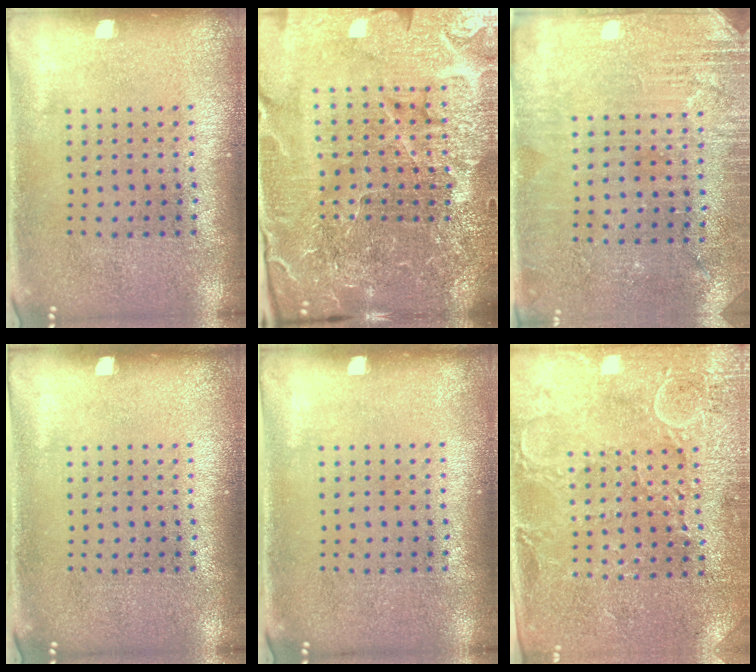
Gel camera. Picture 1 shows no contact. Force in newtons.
{"total": 6.1, "press": 5.4, "slide": 2.7}
{"total": 2.9, "press": 2.8, "slide": 0.6}
{"total": 0.0}
{"total": 0.0}
{"total": 2.9, "press": 2.8, "slide": 0.4}